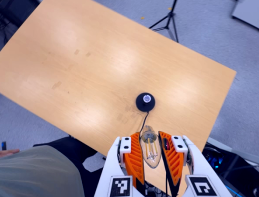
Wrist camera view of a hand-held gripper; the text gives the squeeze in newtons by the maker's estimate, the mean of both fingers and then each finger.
{"total": 19.8, "left": 21.7, "right": 17.9}